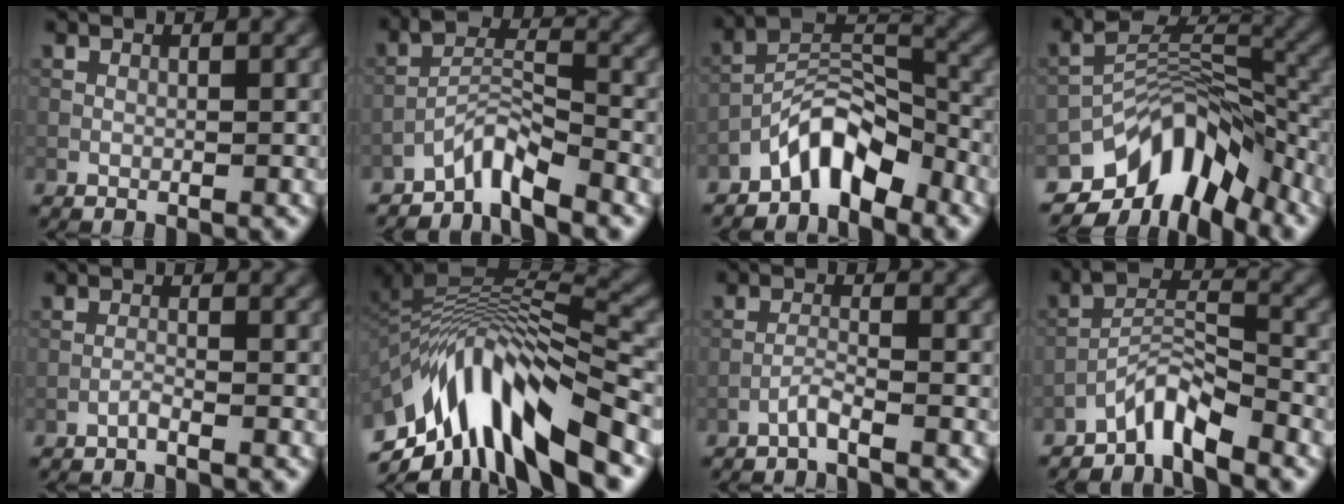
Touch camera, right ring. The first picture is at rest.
{"total": 3.7, "force": [-3.1, 0.7, 1.7], "torque": [-0.028, 0.013, -0.068]}
{"total": 5.8, "force": [-4.3, 2.1, 3.1], "torque": [-0.043, 0.013, -0.090]}
{"total": 9.6, "force": [-6.5, 4.7, 5.4], "torque": [-0.062, 0.002, -0.124]}
{"total": 0.8, "force": [-0.7, 0.0, 0.4], "torque": [-0.007, 0.005, -0.017]}
{"total": 13.0, "force": [-6.5, 4.6, 10.3], "torque": [-0.189, 0.018, -0.100]}
{"total": 1.5, "force": [-1.2, -0.1, 0.8], "torque": [-0.016, 0.006, -0.030]}
{"total": 4.2, "force": [-3.5, 0.9, 2.1], "torque": [-0.034, 0.013, -0.075]}